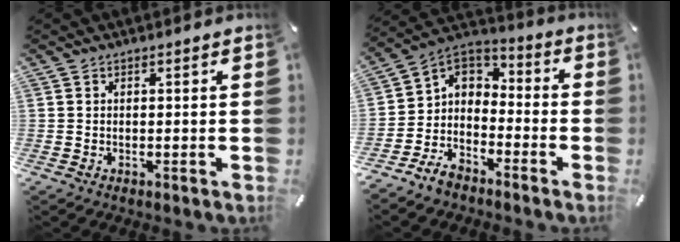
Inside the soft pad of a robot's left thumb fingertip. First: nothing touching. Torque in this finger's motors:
{"motor_torque": [0.77, 1.69, 0.03, 0.20, 0.15]}